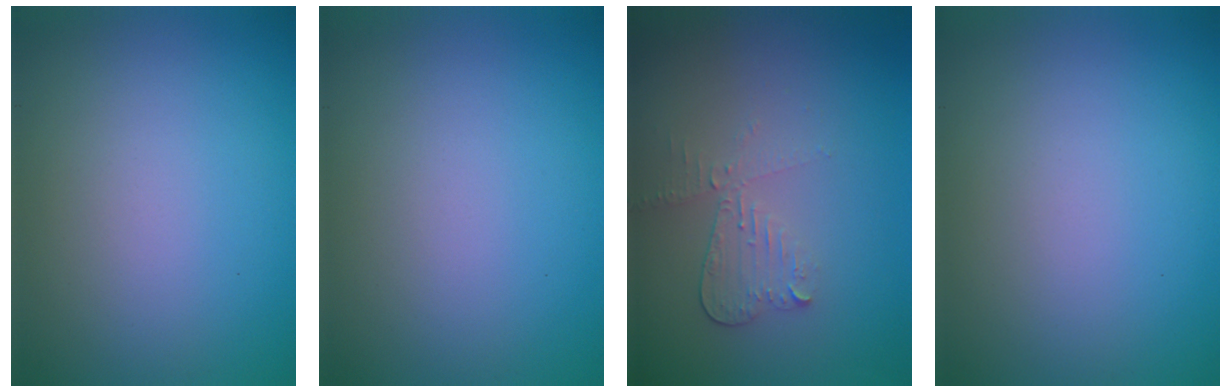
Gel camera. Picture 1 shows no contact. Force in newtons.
{"total": 0.0}
{"total": 2.0, "press": 1.9, "slide": 0.7}
{"total": 0.0}